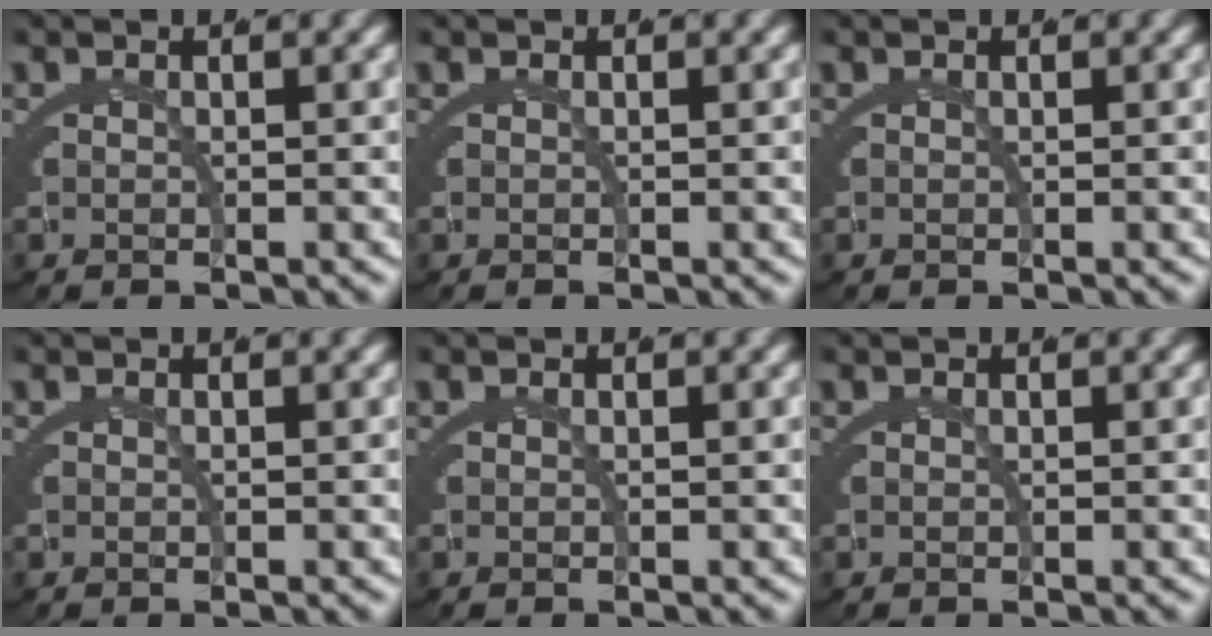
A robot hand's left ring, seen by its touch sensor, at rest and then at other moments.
{"total": 0.0}
{"total": 0.0}
{"total": 0.0}
{"total": 0.0}
{"total": 0.0}